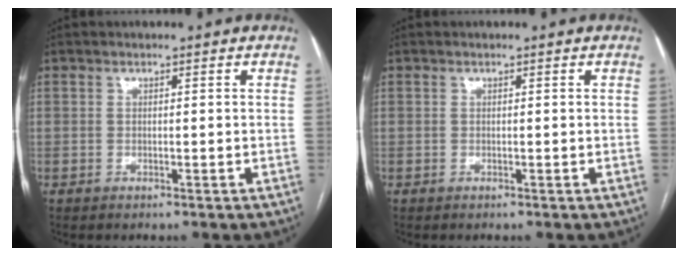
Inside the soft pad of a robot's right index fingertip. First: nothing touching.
{"total": 0.0}